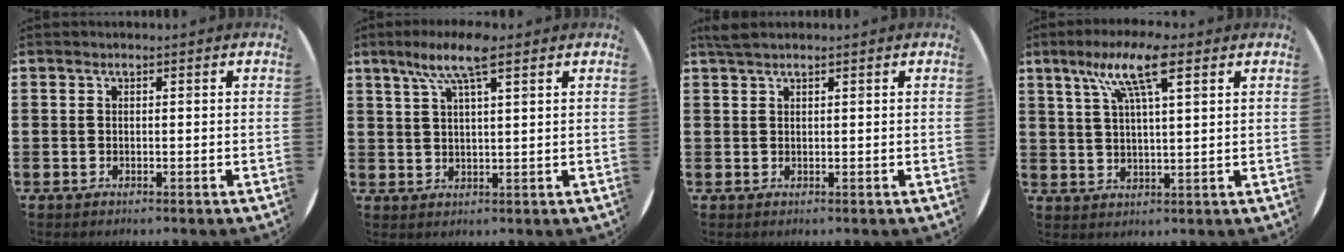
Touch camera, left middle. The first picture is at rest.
{"total": 7.1, "force": [4.6, 1.2, 5.2], "torque": [-0.113, 0.004, 0.080]}
{"total": 1.4, "force": [1.2, 0.1, 0.7], "torque": [-0.015, 0.003, 0.023]}
{"total": 9.3, "force": [5.6, 1.8, 7.1], "torque": [-0.144, 0.002, 0.093]}